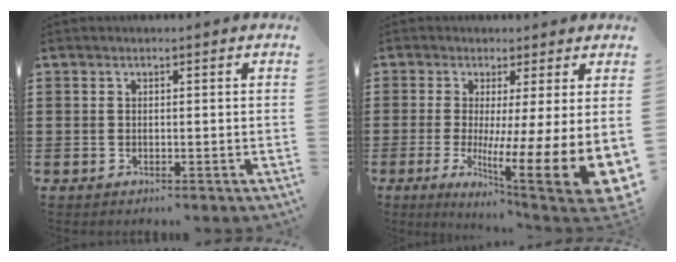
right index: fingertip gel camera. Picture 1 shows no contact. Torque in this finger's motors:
{"motor_torque": [0.73, -0.16, 0.08, -0.02]}